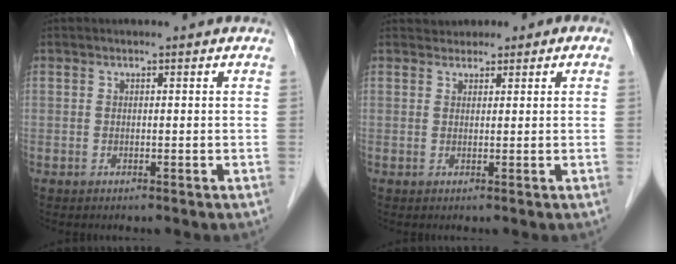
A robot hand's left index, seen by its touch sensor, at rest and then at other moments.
{"total": 2.1, "force": [1.4, 1.5, 0.3], "torque": [0.001, 0.015, 0.016]}